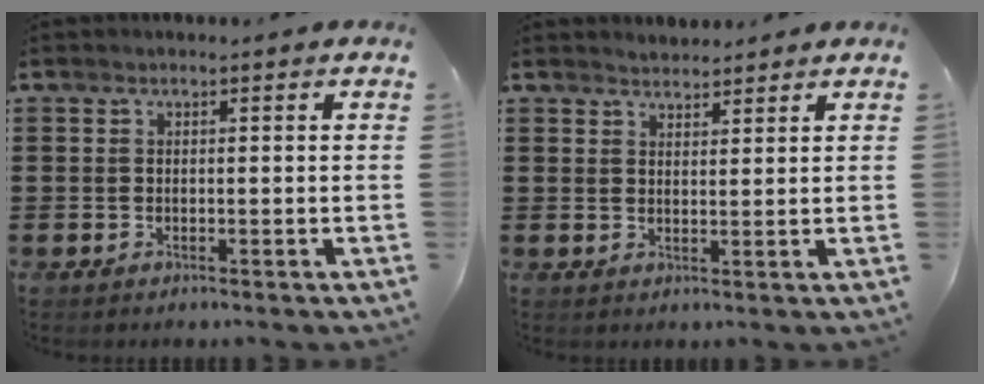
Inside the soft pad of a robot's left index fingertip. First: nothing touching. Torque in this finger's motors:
{"motor_torque": [-0.21, -0.23, -0.08, 0.01]}